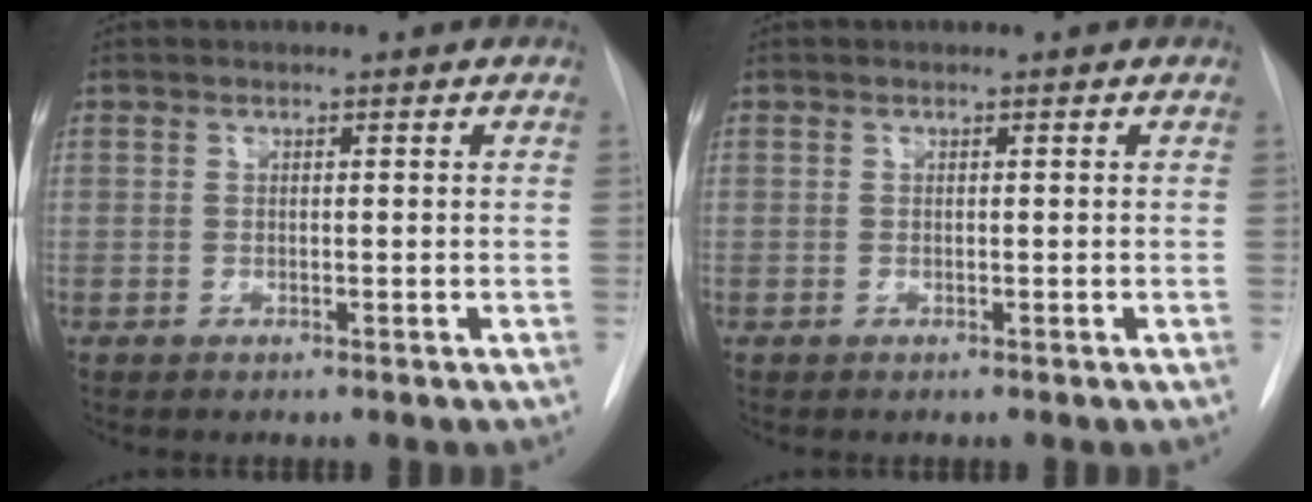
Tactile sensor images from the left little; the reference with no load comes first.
{"total": 0.0}